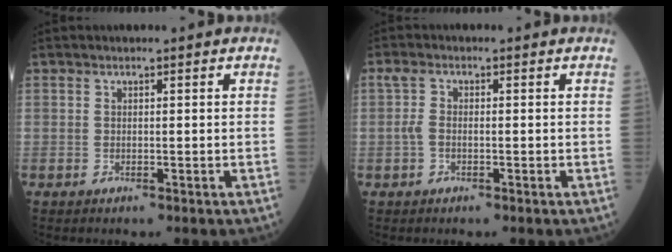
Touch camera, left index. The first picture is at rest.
{"total": 2.0, "force": [-0.2, 1.0, 1.7], "torque": [-0.046, 0.005, -0.003]}